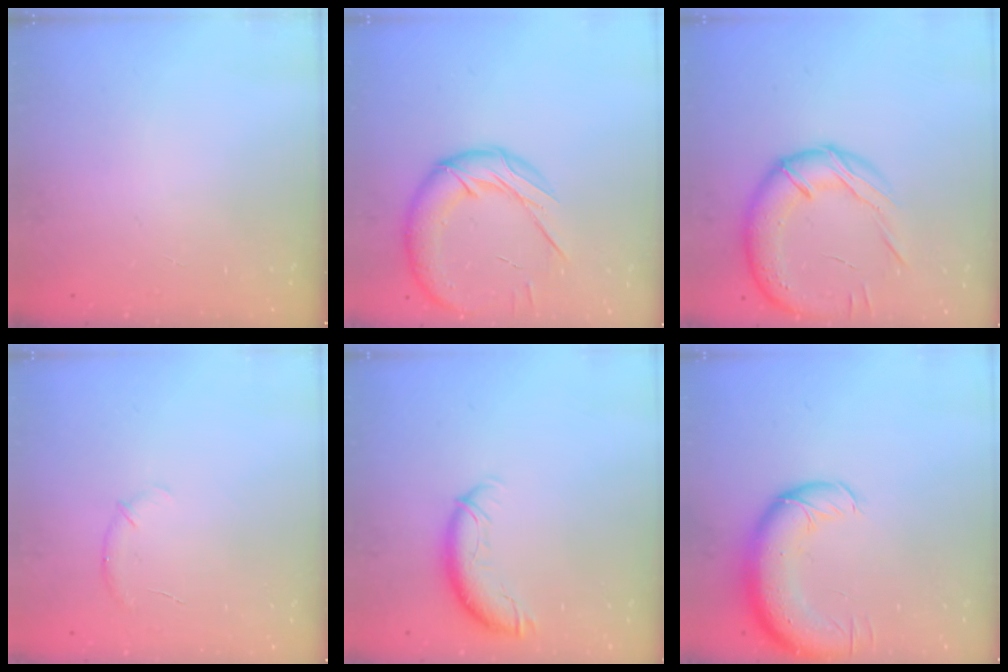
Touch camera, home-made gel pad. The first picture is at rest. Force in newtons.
{"total": 18.4, "press": 18.2, "slide": 2.8}
{"total": 17.7, "press": 17.4, "slide": 3.2}
{"total": 6.9, "press": 6.7, "slide": 1.8}
{"total": 9.9, "press": 9.9, "slide": 1.3}
{"total": 14.5, "press": 14.1, "slide": 3.5}